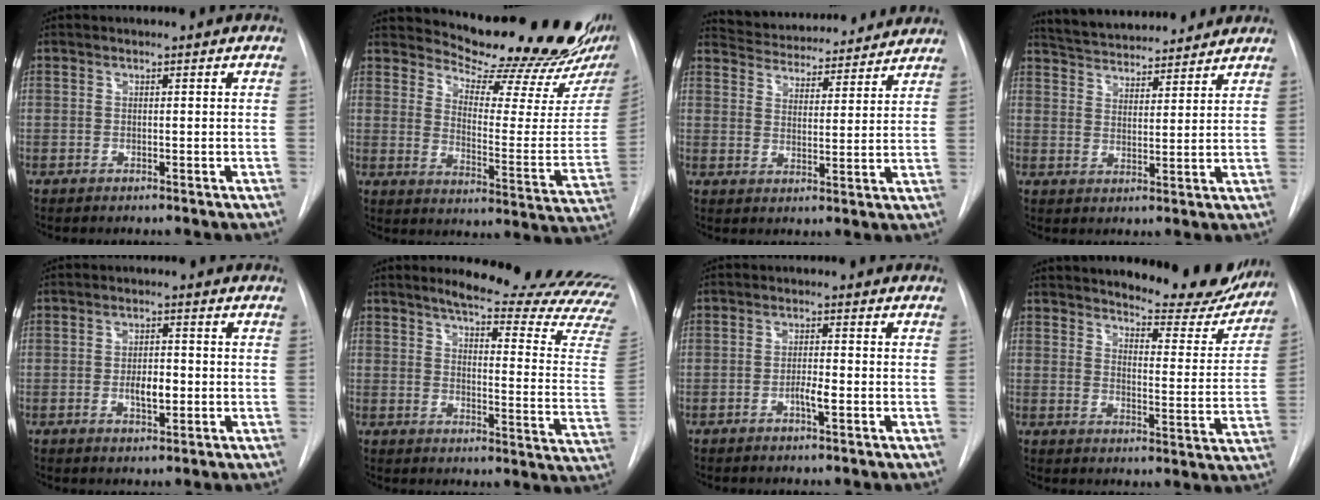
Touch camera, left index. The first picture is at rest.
{"total": 19.8, "force": [18.2, 0.8, 7.7], "torque": [-0.109, -0.120, 0.232]}
{"total": 16.4, "force": [15.5, 3.7, 4.1], "torque": [-0.063, 0.010, 0.211]}
{"total": 13.8, "force": [12.8, 2.9, 4.3], "torque": [-0.068, 0.020, 0.194]}
{"total": 3.8, "force": [-1.8, 1.4, 3.1], "torque": [-0.049, -0.004, -0.025]}
{"total": 23.2, "force": [20.7, 1.4, 10.2], "torque": [-0.132, -0.133, 0.229]}
{"total": 2.8, "force": [-2.1, 0.1, 1.8], "torque": [-0.031, -0.005, -0.034]}
{"total": 16.3, "force": [14.9, 3.6, 5.6], "torque": [-0.055, -0.056, 0.176]}